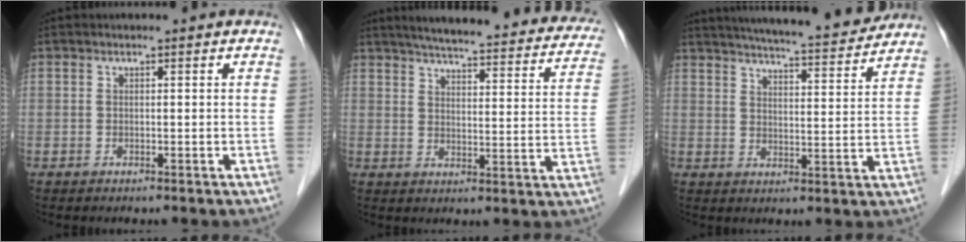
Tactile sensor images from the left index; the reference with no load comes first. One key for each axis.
{"total": 27.3, "fx": 24.2, "fy": 4.5, "fz": 11.8, "tx": -0.166, "ty": -0.035, "tz": 0.283}
{"total": 15.9, "fx": 14.5, "fy": 1.0, "fz": 6.4, "tx": -0.102, "ty": -0.007, "tz": 0.195}